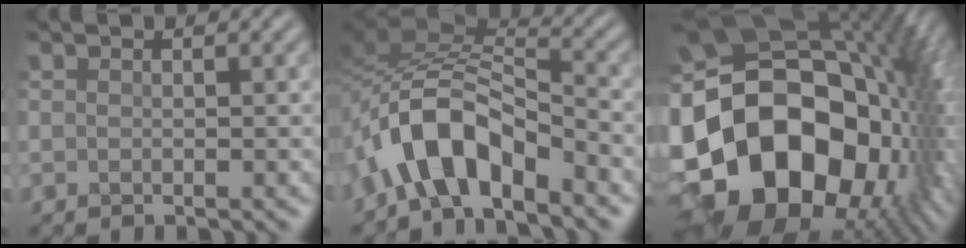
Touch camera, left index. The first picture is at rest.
{"total": 7.3, "force": [-4.7, 3.1, 4.7], "torque": [-0.067, 0.009, -0.094]}
{"total": 21.4, "force": [-2.0, 15.2, 14.9], "torque": [-0.296, -0.052, -0.001]}